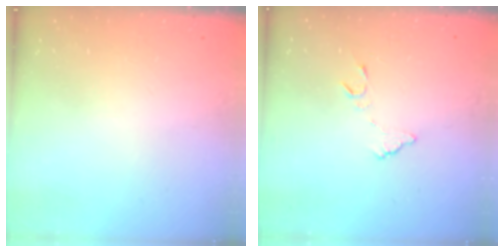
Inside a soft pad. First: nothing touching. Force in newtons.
{"total": 5.8, "press": 5.8, "slide": 0.4}